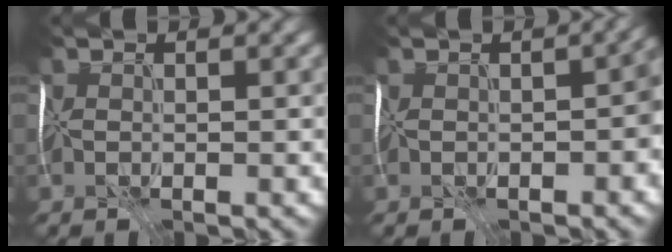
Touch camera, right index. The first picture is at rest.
{"total": 4.5, "force": [-1.1, 2.1, 3.8], "torque": [-0.043, -0.005, -0.022]}